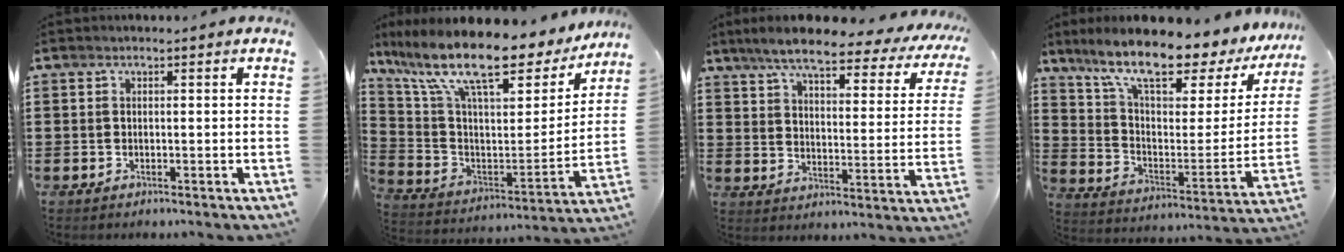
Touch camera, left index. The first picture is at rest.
{"total": 15.4, "force": [11.4, 3.6, 9.7], "torque": [-0.220, -0.075, 0.188]}
{"total": 7.7, "force": [6.4, 0.9, 4.1], "torque": [-0.100, -0.037, 0.106]}
{"total": 11.2, "force": [8.9, 2.4, 6.2], "torque": [-0.136, -0.062, 0.146]}